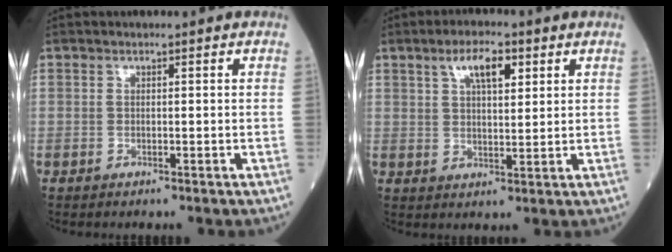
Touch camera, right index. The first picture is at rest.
{"total": 6.2, "force": [3.1, 2.0, 5.0], "torque": [-0.089, 0.008, 0.052]}